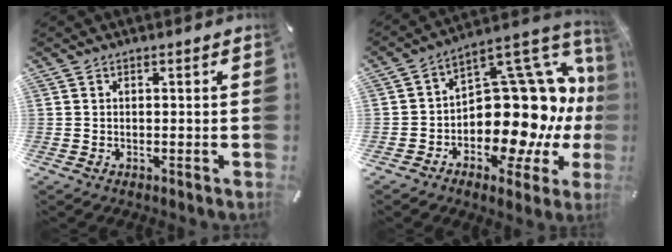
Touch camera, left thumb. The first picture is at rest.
{"total": 21.3, "force": [-1.2, 13.1, 16.7], "torque": [-0.215, -0.025, -0.013]}